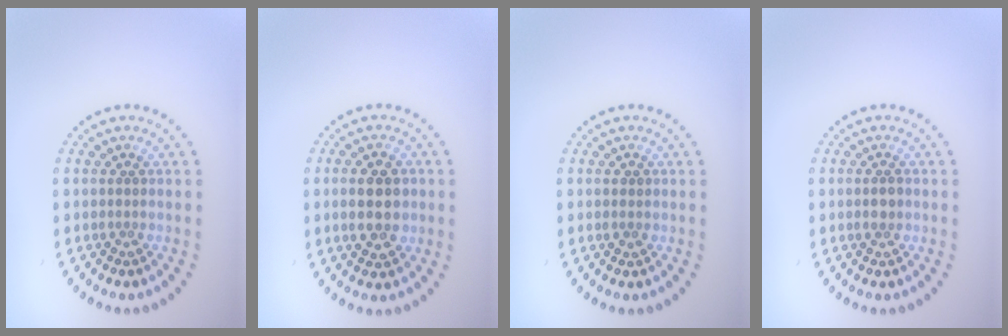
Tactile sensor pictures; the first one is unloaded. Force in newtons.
{"total": 4.5, "press": 4.5, "slide": 0.1}
{"total": 0.8, "press": 0.8, "slide": 0.1}
{"total": 1.2, "press": 1.1, "slide": 0.2}